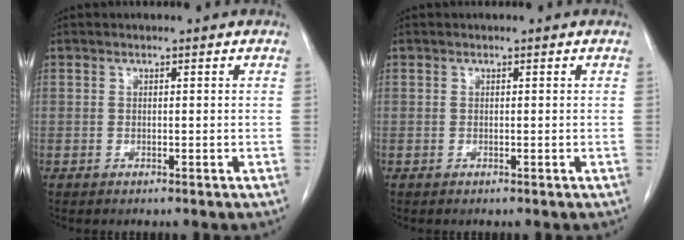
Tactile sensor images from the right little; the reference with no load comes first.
{"total": 0.0}